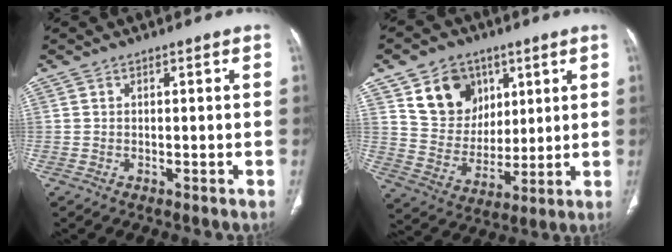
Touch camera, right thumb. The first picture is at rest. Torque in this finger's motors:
{"motor_torque": [-1.36, 1.51, 0.32, -0.12, 0.04]}